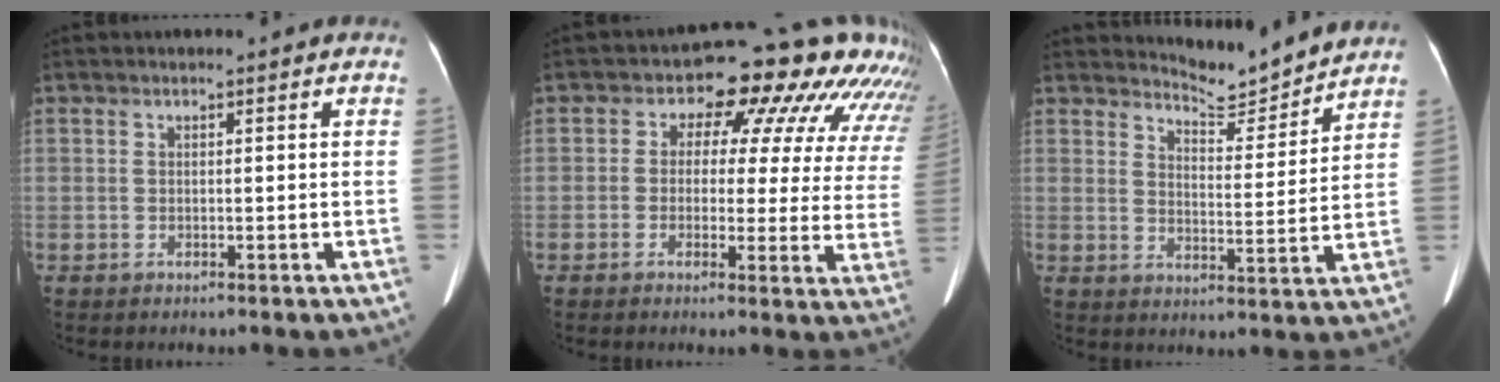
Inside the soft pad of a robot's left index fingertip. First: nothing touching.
{"total": 15.3, "force": [9.1, 7.4, 9.9], "torque": [-0.113, 0.037, 0.080]}
{"total": 7.3, "force": [7.3, 0.2, 0.1], "torque": [-0.015, -0.017, 0.108]}